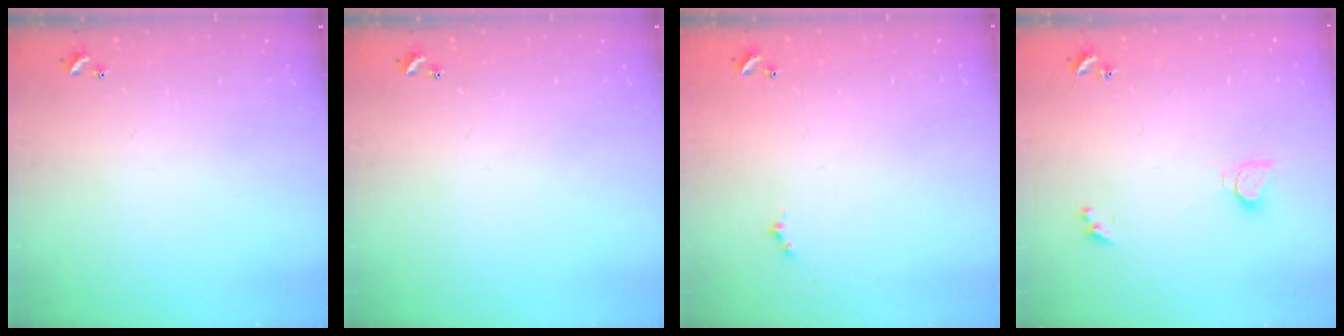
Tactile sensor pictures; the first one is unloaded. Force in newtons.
{"total": 0.0}
{"total": 0.8, "press": 0.5, "slide": 0.5}
{"total": 2.9, "press": 2.9, "slide": 0.5}